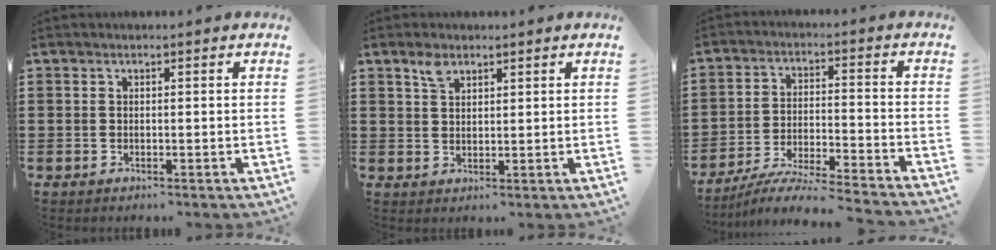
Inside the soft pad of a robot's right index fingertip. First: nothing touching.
{"total": 2.8, "force": [1.9, 1.4, 1.5], "torque": [-0.027, -0.001, 0.033]}
{"total": 5.9, "force": [-5.6, -0.6, 1.8], "torque": [-0.040, -0.014, -0.114]}